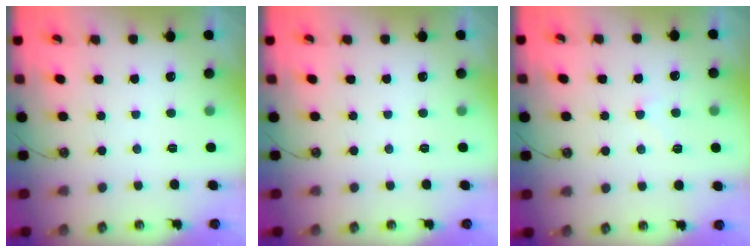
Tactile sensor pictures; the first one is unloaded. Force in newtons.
{"total": 0.0}
{"total": 3.4, "press": 3.4, "slide": 0.4}